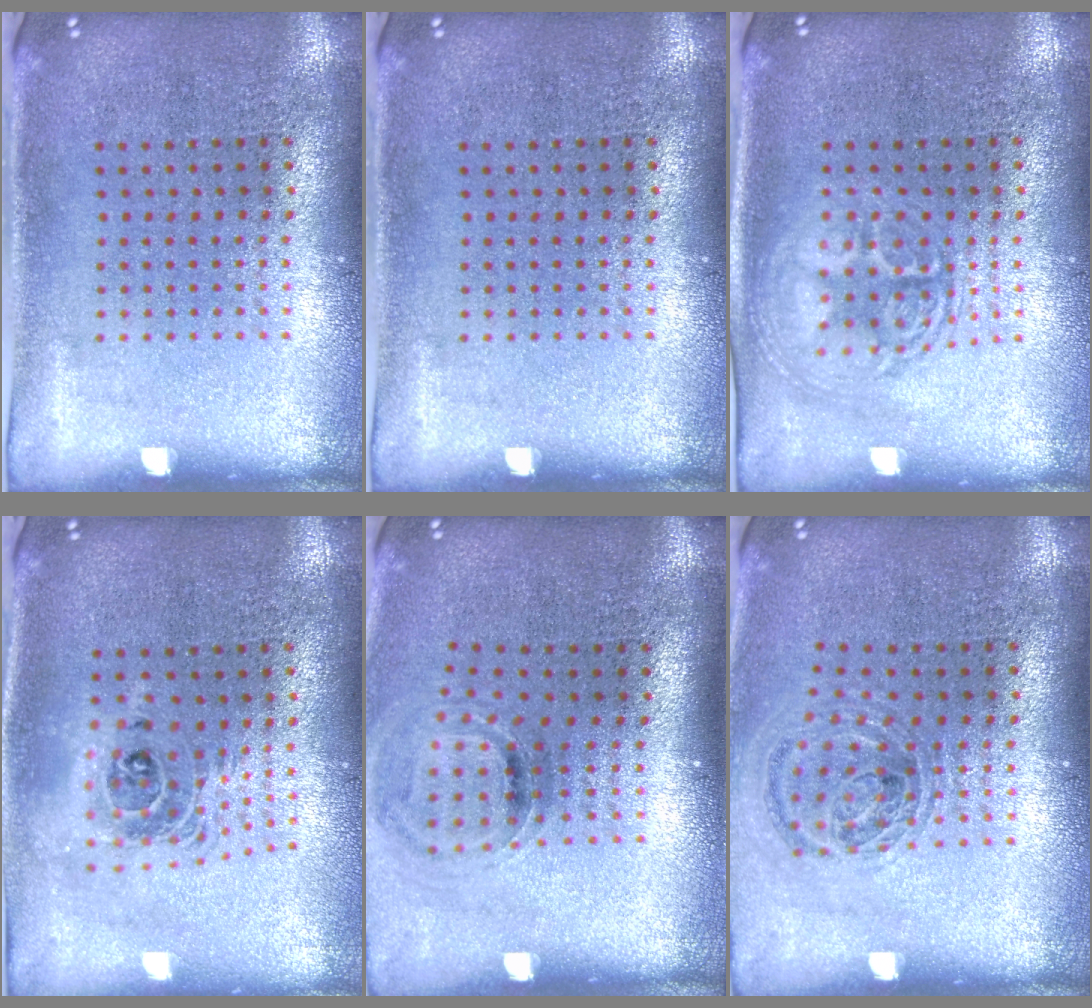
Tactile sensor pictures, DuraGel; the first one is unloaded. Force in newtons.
{"total": 0.0}
{"total": 2.0, "press": 1.9, "slide": 0.3}
{"total": 1.9, "press": 1.4, "slide": 1.2}
{"total": 1.0, "press": 0.9, "slide": 0.4}
{"total": 1.0, "press": 1.0, "slide": 0.2}